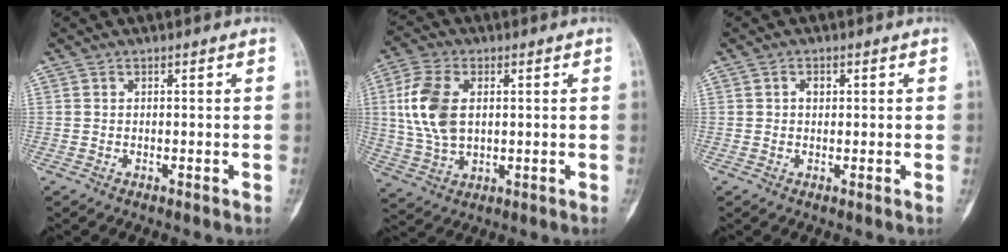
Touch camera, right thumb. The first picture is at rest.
{"total": 11.6, "force": [1.7, 7.2, 9.0], "torque": [-0.187, 0.001, 0.036]}
{"total": 1.4, "force": [0.3, 1.0, 0.9], "torque": [-0.011, 0.001, 0.003]}